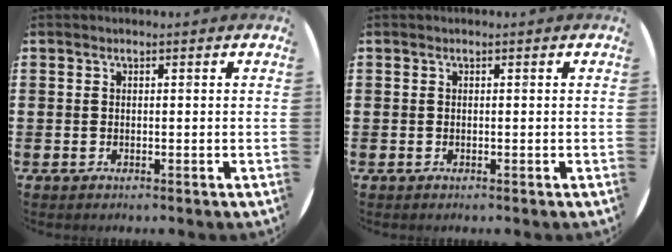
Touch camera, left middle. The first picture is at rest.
{"total": 0.0}